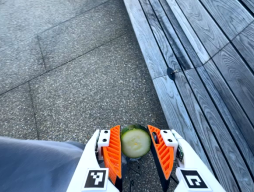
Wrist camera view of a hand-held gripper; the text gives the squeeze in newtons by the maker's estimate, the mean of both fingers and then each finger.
{"total": 10.5, "left": 10.5, "right": 10.4}